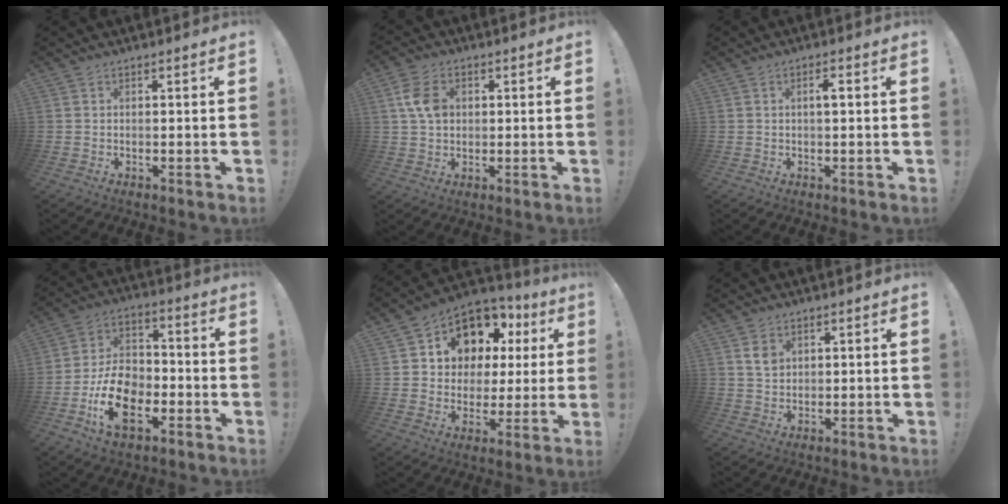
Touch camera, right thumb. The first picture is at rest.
{"total": 8.2, "force": [1.6, 6.0, 5.3], "torque": [-0.094, 0.006, 0.030]}
{"total": 2.3, "force": [0.1, 0.3, 2.2], "torque": [-0.031, 0.002, -0.006]}
{"total": 15.2, "force": [-6.2, 9.8, 9.8], "torque": [-0.172, 0.042, -0.107]}
{"total": 10.9, "force": [5.9, 8.3, 3.9], "torque": [-0.061, -0.052, 0.120]}
{"total": 4.3, "force": [1.6, 3.4, 2.0], "torque": [-0.014, -0.007, 0.027]}